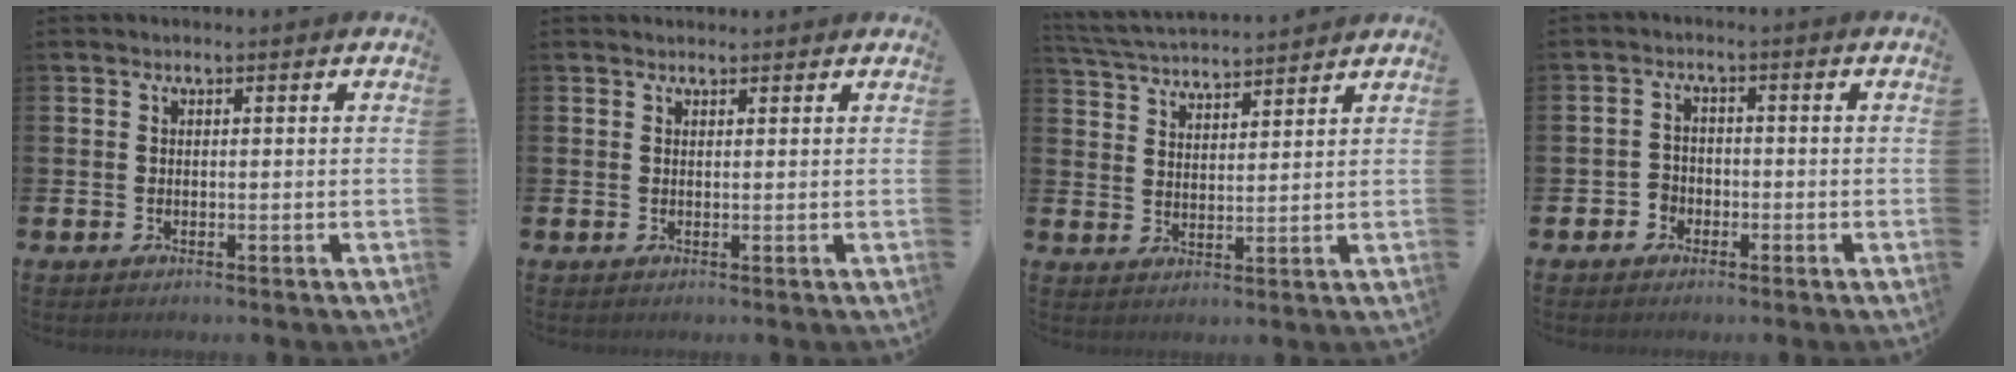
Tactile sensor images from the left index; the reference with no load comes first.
{"total": 0.9, "force": [0.8, 0.4, 0.0], "torque": [0.008, -0.001, 0.014]}
{"total": 4.5, "force": [4.5, 0.2, 0.3], "torque": [-0.028, -0.027, 0.080]}
{"total": 2.2, "force": [-1.5, 1.6, 0.1], "torque": [-0.013, 0.006, -0.034]}